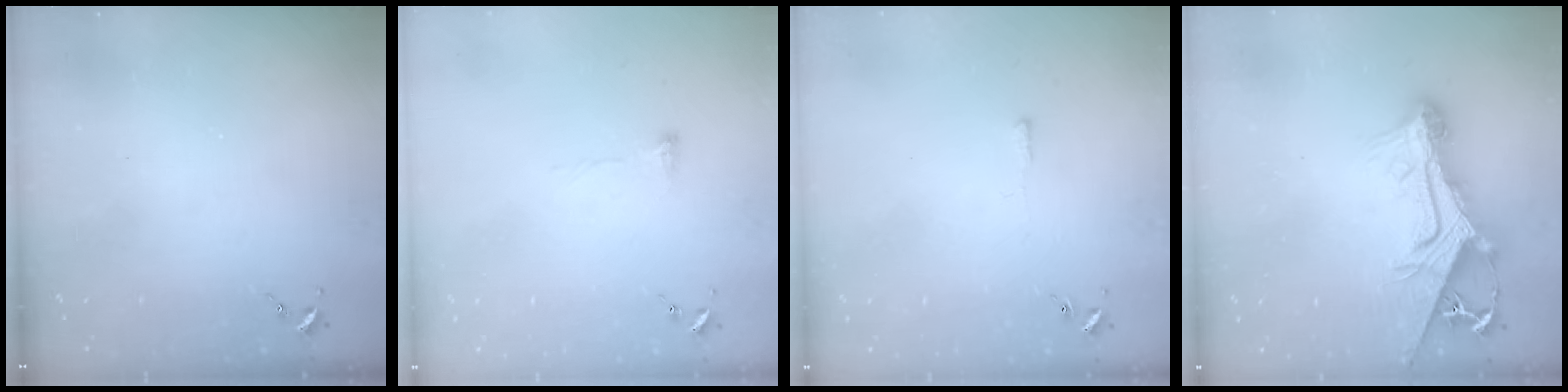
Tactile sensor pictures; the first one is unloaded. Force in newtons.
{"total": 5.5, "press": 5.5, "slide": 0.2}
{"total": 2.9, "press": 2.9, "slide": 0.5}
{"total": 17.0, "press": 16.9, "slide": 1.8}